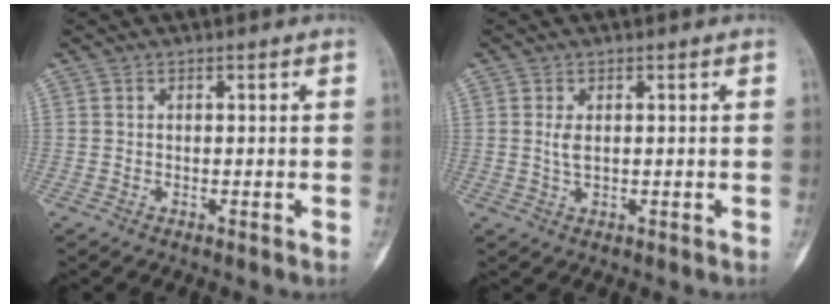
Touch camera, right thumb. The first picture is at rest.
{"total": 2.0, "force": [0.4, 1.0, 1.7], "torque": [-0.037, 0.000, 0.014]}